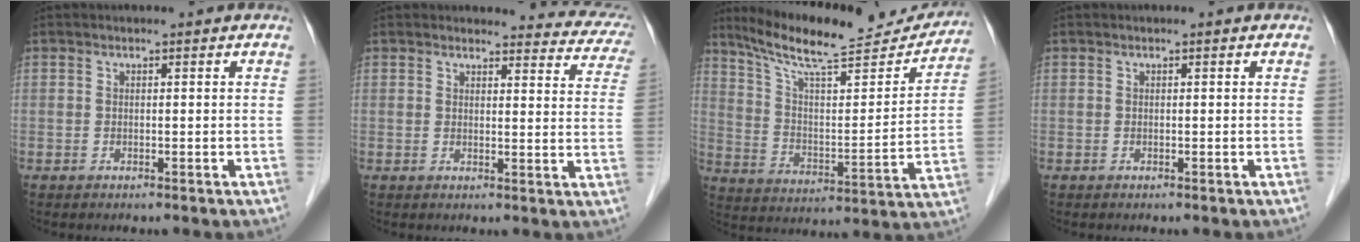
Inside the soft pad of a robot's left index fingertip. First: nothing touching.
{"total": 13.2, "force": [12.6, 3.5, 1.8], "torque": [0.030, -0.050, 0.096]}
{"total": 21.2, "force": [19.4, 2.9, 8.2], "torque": [-0.135, -0.018, 0.289]}
{"total": 0.0}